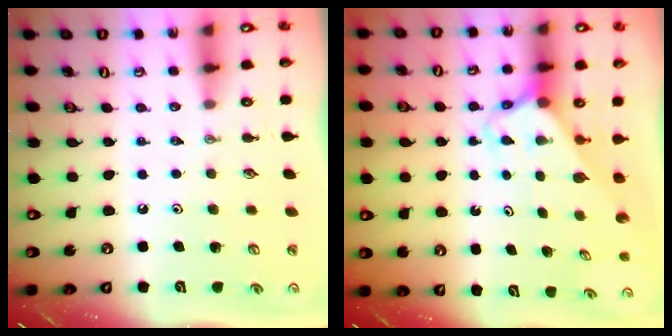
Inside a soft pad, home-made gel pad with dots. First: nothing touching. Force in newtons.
{"total": 2.4, "press": 2.4, "slide": 0.1}